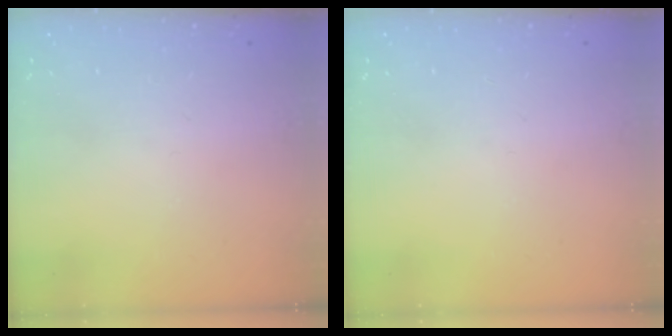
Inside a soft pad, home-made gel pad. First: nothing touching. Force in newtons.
{"total": 0.0}